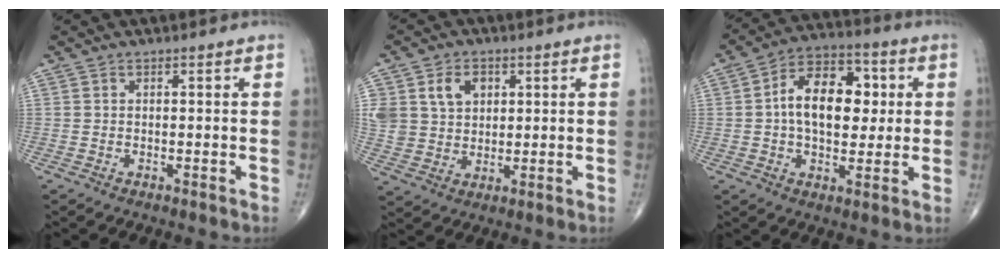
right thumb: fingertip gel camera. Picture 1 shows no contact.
{"total": 10.0, "force": [3.5, 7.8, 5.2], "torque": [-0.082, -0.006, 0.073]}
{"total": 14.6, "force": [1.6, 9.0, 11.4], "torque": [-0.150, 0.018, 0.016]}